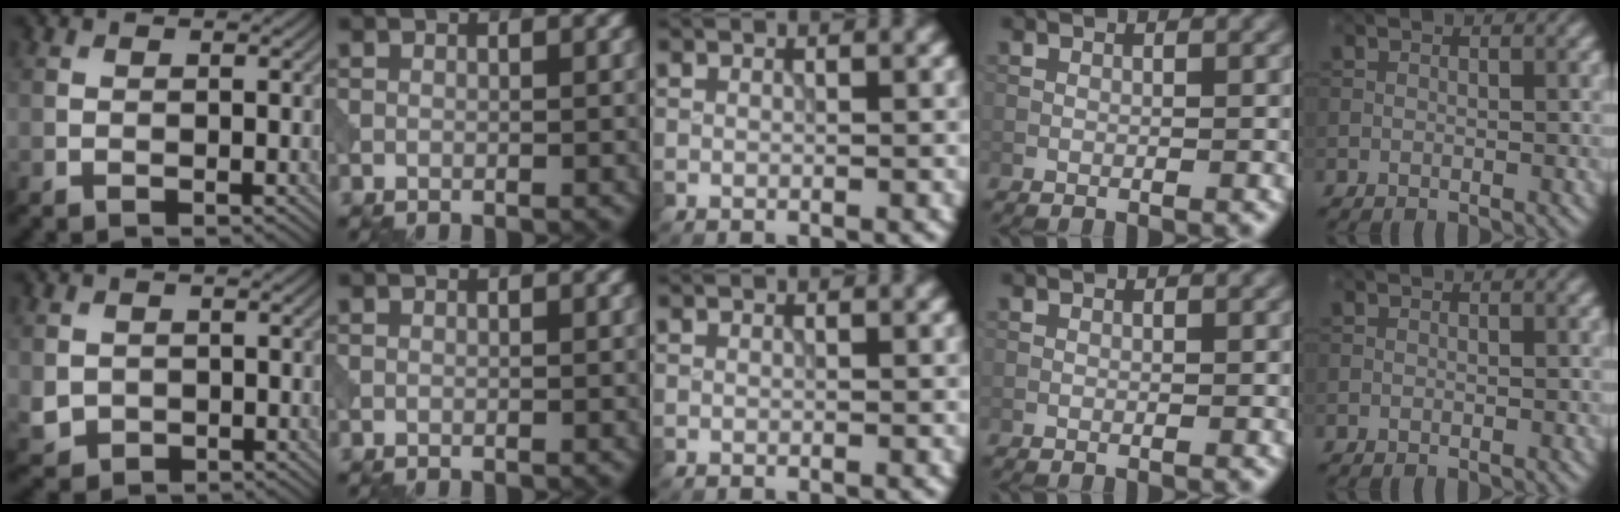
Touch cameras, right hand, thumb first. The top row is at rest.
{"thumb": {"total": 2.4, "force": [0.1, 2.3, 0.8], "torque": [-0.032, -0.011, 0.006]}}